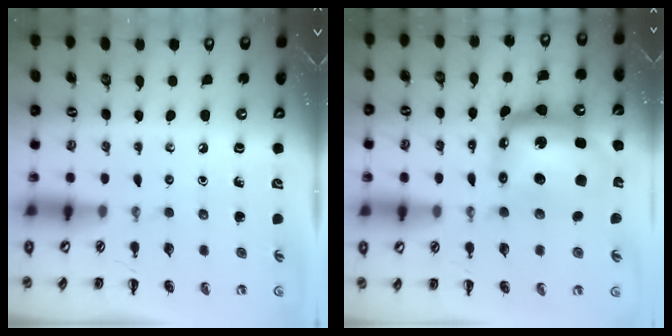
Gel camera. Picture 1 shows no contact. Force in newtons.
{"total": 10.2, "press": 9.8, "slide": 3.0}